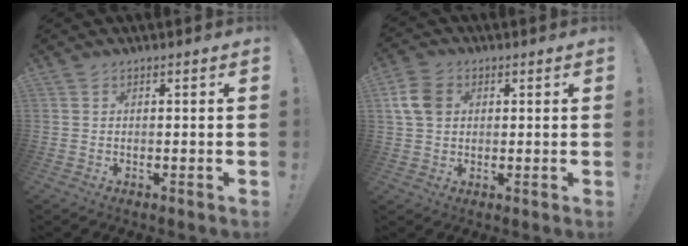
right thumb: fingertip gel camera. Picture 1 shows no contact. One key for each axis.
{"total": 8.8, "fx": 2.1, "fy": 6.7, "fz": 5.3, "tx": -0.108, "ty": 0.006, "tz": 0.041}